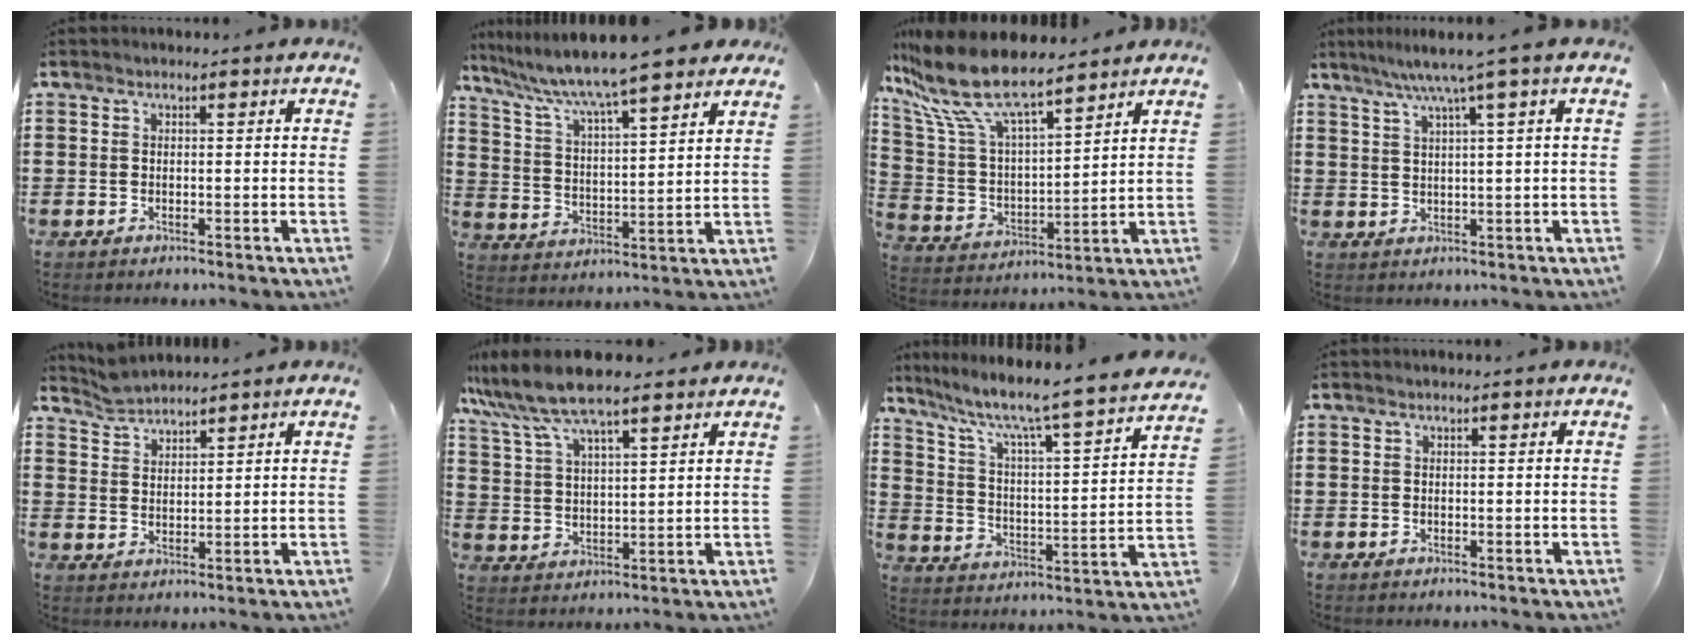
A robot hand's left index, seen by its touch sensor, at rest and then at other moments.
{"total": 7.8, "force": [7.0, 0.0, 3.3], "torque": [-0.097, -0.041, 0.114]}
{"total": 11.1, "force": [8.9, 2.4, 6.2], "torque": [-0.168, -0.050, 0.152]}
{"total": 4.9, "force": [2.7, -0.8, 4.0], "torque": [-0.085, -0.006, 0.042]}
{"total": 3.1, "force": [3.1, 0.1, -0.2], "torque": [-0.007, -0.007, 0.060]}
{"total": 8.6, "force": [7.0, 1.5, 4.7], "torque": [-0.114, -0.015, 0.125]}
{"total": 5.8, "force": [4.9, -0.3, 3.2], "torque": [-0.087, -0.054, 0.069]}
{"total": 0.0}